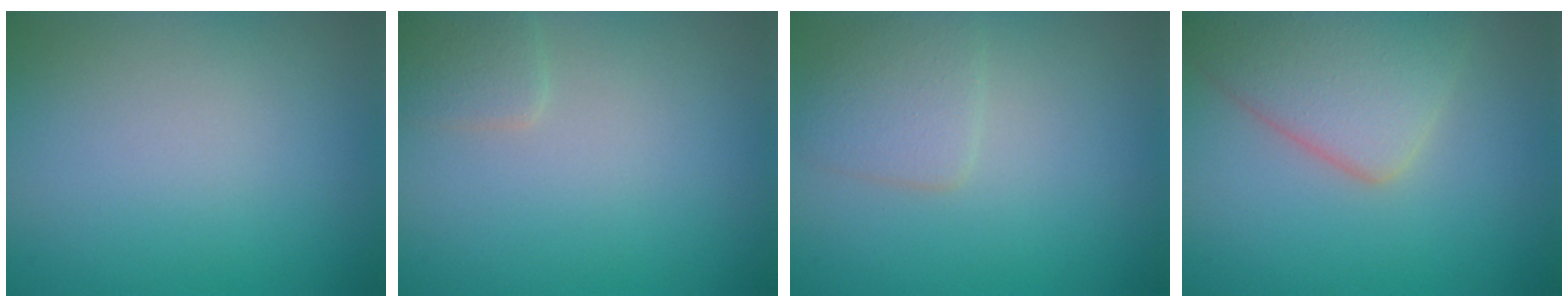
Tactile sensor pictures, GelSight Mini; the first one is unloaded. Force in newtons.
{"total": 1.6, "press": 1.6, "slide": 0.1}
{"total": 2.5, "press": 2.5, "slide": 0.1}
{"total": 5.6, "press": 5.6, "slide": 0.4}